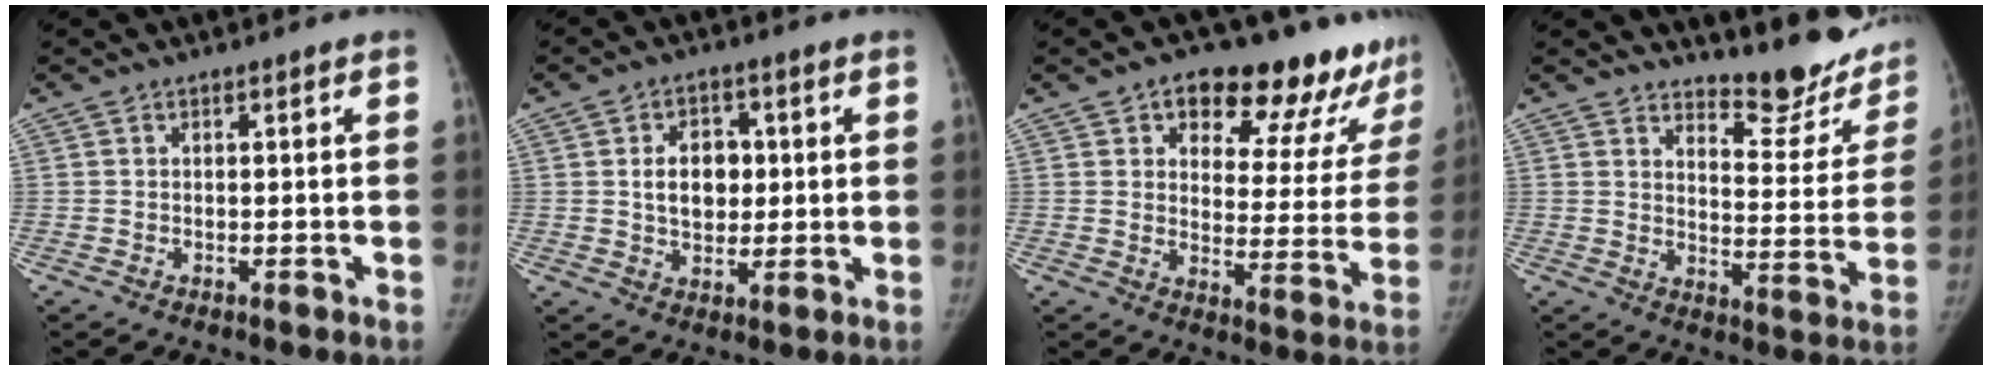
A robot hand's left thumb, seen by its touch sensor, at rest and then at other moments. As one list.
[{"total": 7.7, "force": [1.1, 5.5, 5.2], "torque": [-0.053, -0.001, 0.021]}, {"total": 19.7, "force": [14.0, 8.7, 10.8], "torque": [-0.079, -0.072, 0.179]}, {"total": 14.8, "force": [13.5, 4.5, 3.8], "torque": [-0.004, -0.133, 0.163]}]